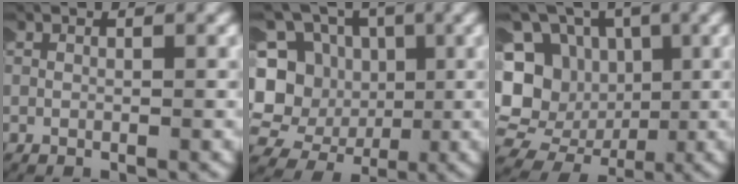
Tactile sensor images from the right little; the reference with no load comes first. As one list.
[{"total": 12.3, "force": [0.0, 10.9, 5.8], "torque": [-0.140, -0.031, 0.003]}, {"total": 15.1, "force": [-1.7, 13.4, 6.8], "torque": [-0.167, -0.053, -0.019]}]